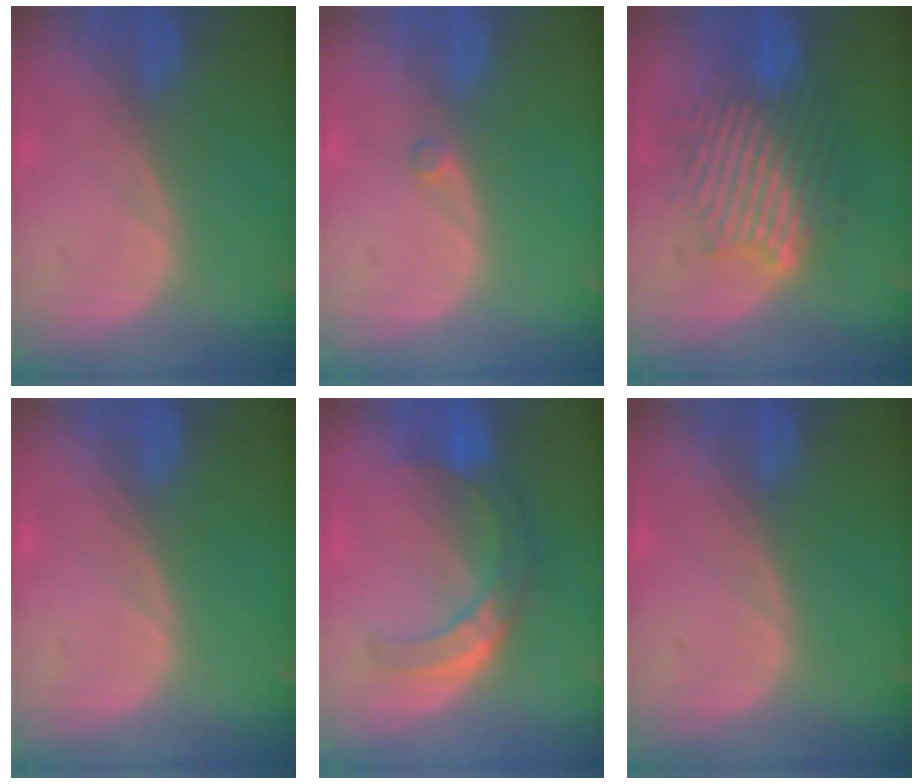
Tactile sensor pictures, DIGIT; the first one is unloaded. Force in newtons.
{"total": 0.7, "press": 0.7, "slide": 0.1}
{"total": 9.3, "press": 9.3, "slide": 0.5}
{"total": 0.0}
{"total": 7.6, "press": 6.5, "slide": 4.0}
{"total": 0.0}